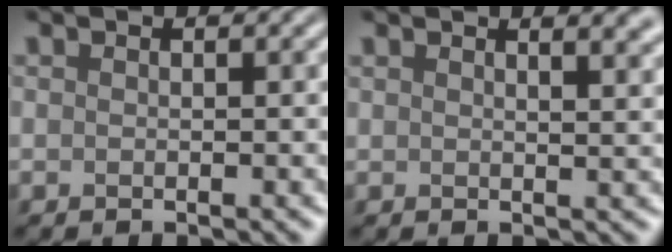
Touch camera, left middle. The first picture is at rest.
{"total": 6.2, "force": [4.0, 2.8, 3.8], "torque": [-0.011, 0.053, 0.028]}